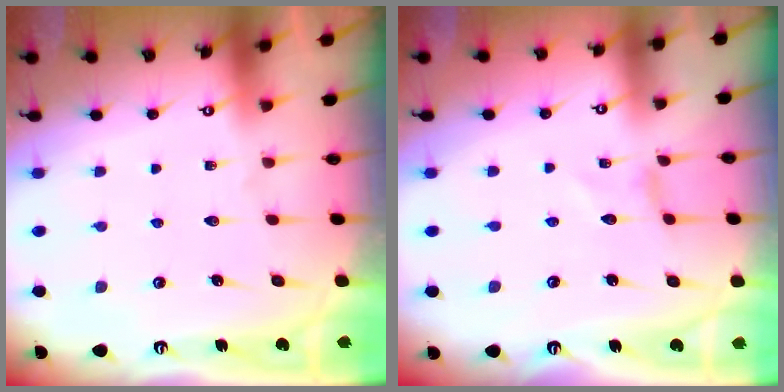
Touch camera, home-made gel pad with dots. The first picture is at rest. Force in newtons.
{"total": 0.0}